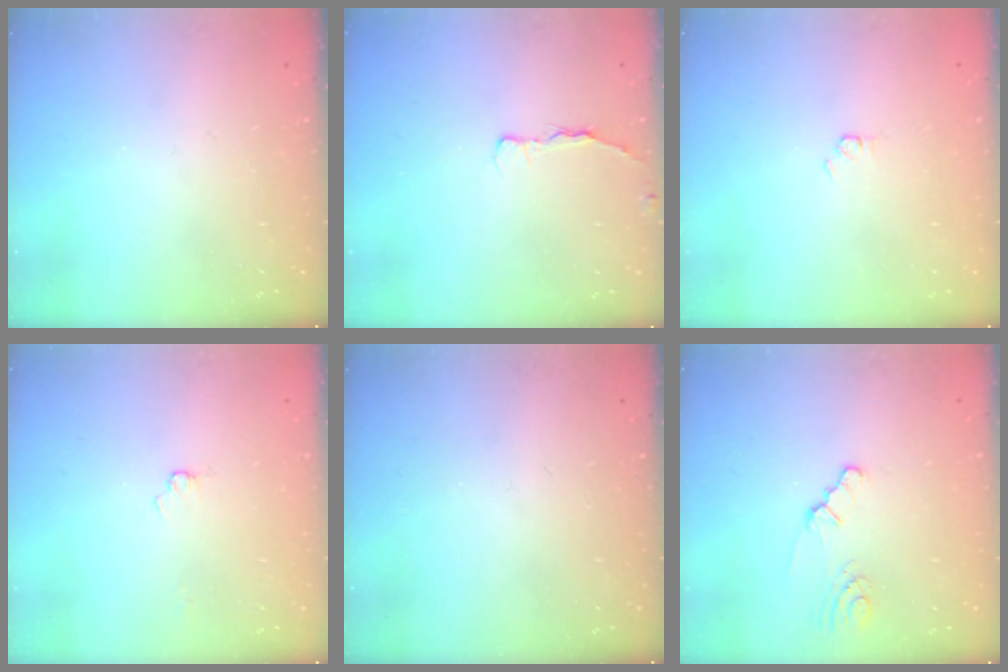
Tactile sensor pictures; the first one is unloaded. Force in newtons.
{"total": 3.3, "press": 3.3, "slide": 0.4}
{"total": 1.5, "press": 1.4, "slide": 0.3}
{"total": 1.7, "press": 1.7, "slide": 0.2}
{"total": 0.0}
{"total": 2.3, "press": 2.3, "slide": 0.4}